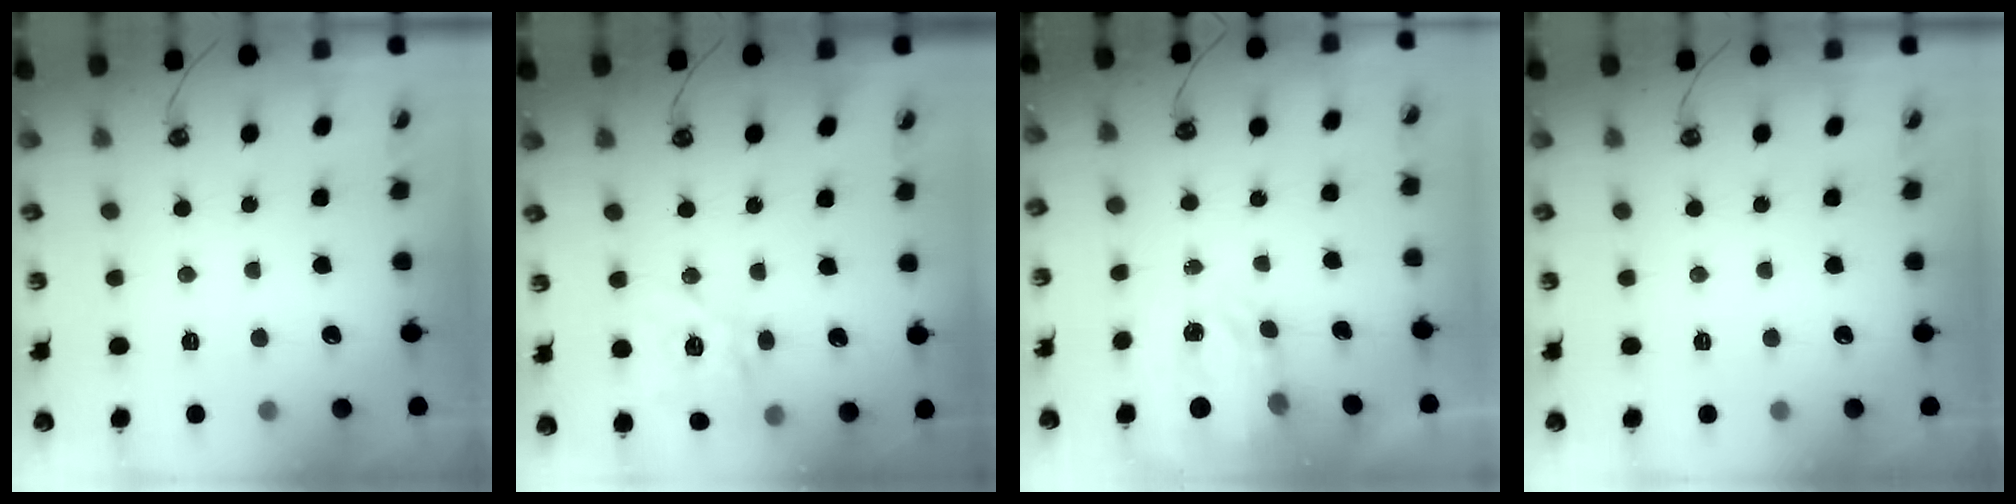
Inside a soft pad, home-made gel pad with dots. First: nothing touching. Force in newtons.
{"total": 14.7, "press": 14.6, "slide": 1.7}
{"total": 3.6, "press": 3.6, "slide": 0.6}
{"total": 0.0}